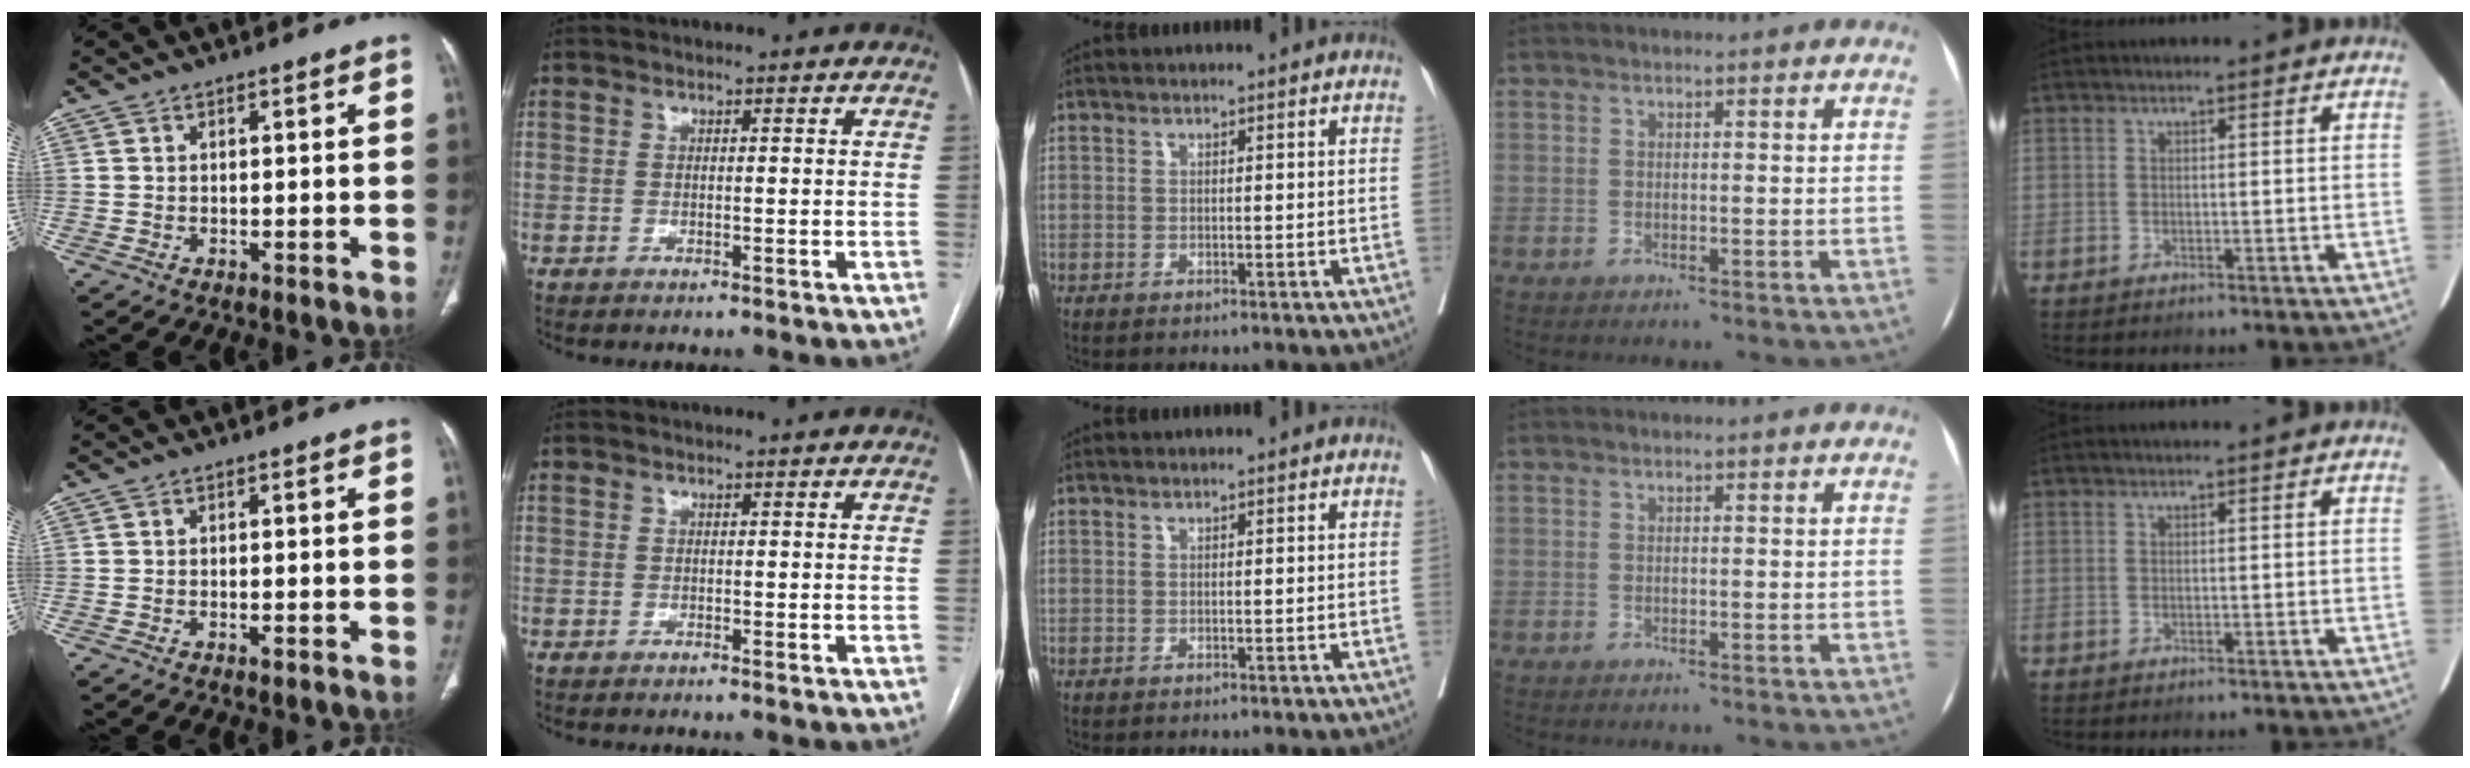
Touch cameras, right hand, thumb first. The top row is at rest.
{"thumb": {"total": 0.7, "force": [-0.4, 0.2, 0.5], "torque": [-0.010, -0.001, -0.008]}}